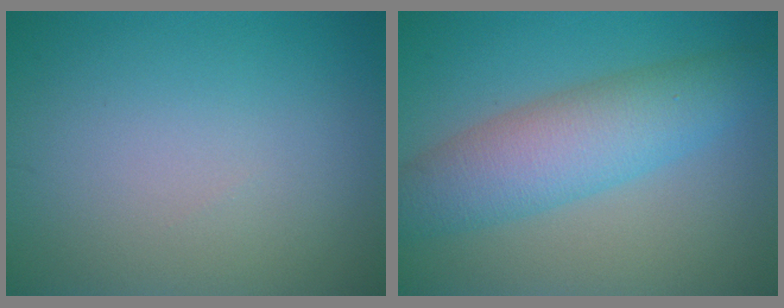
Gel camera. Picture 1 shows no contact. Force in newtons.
{"total": 6.5, "press": 6.5, "slide": 0.0}